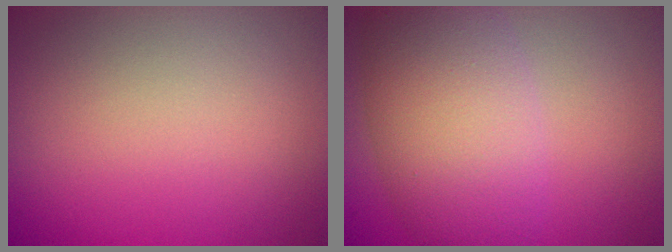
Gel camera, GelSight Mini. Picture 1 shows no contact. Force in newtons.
{"total": 8.1, "press": 8.1, "slide": 0.5}